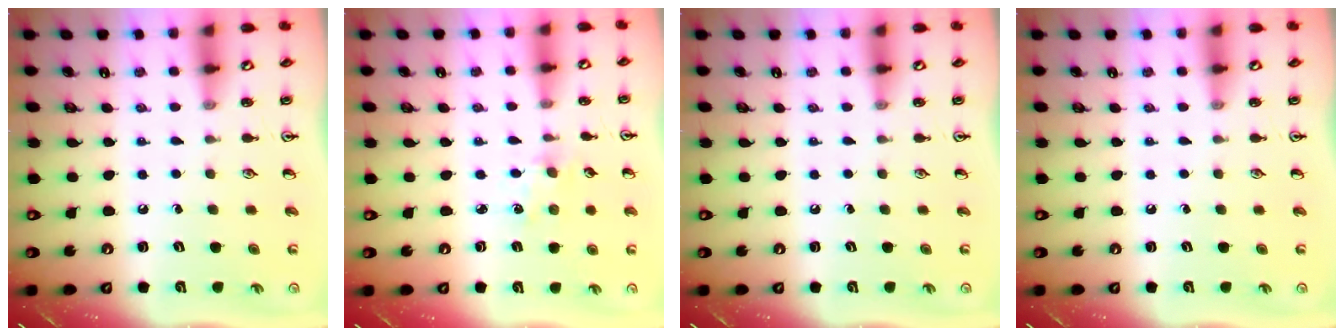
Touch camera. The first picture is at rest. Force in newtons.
{"total": 2.3, "press": 2.3, "slide": 0.4}
{"total": 0.0}
{"total": 0.0}